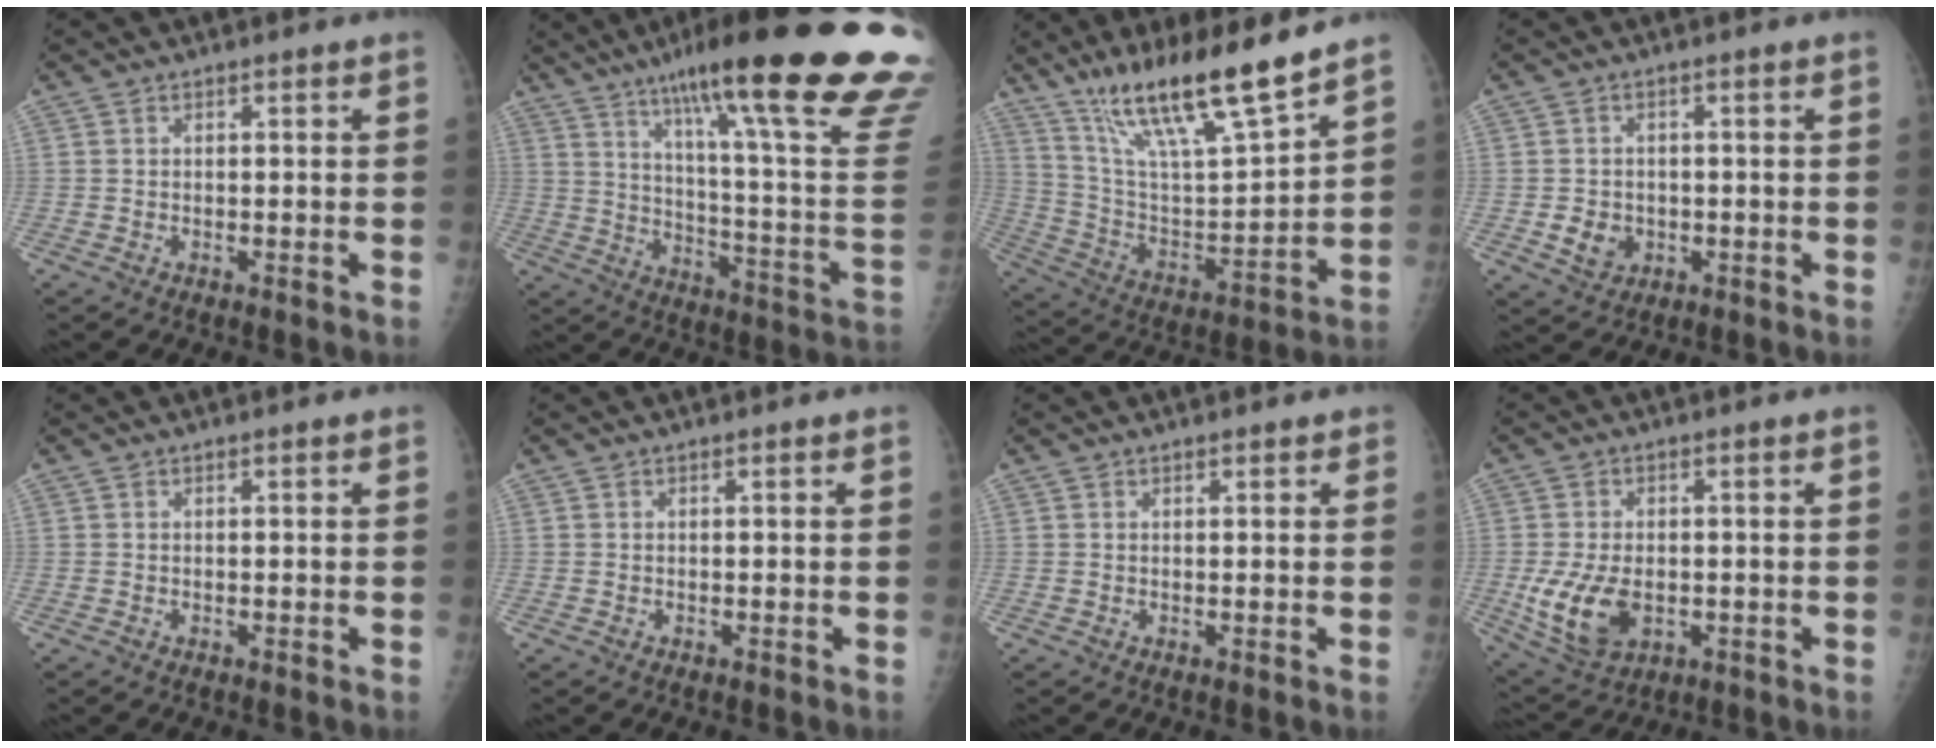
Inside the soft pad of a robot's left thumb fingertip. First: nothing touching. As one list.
[{"total": 34.1, "force": [22.0, 3.8, 25.8], "torque": [-0.284, -0.079, 0.314]}, {"total": 20.2, "force": [14.9, 2.2, 13.3], "torque": [-0.214, -0.068, 0.275]}, {"total": 4.2, "force": [-0.8, 3.6, 2.0], "torque": [-0.021, 0.003, -0.003]}, {"total": 0.0}, {"total": 0.0}, {"total": 0.8, "force": [0.7, 0.3, 0.4], "torque": [-0.006, -0.002, 0.007]}, {"total": 10.1, "force": [-1.6, 6.4, 7.7], "torque": [-0.146, -0.008, -0.014]}]